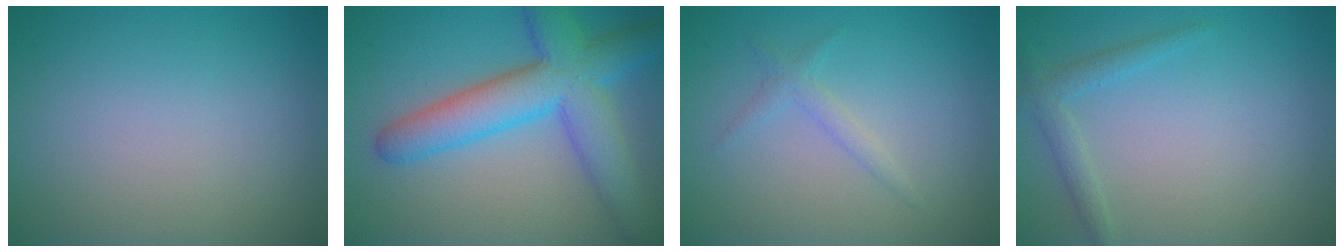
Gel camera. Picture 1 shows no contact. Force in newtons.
{"total": 8.2, "press": 8.2, "slide": 0.3}
{"total": 1.3, "press": 1.3, "slide": 0.0}
{"total": 1.8, "press": 1.7, "slide": 0.1}